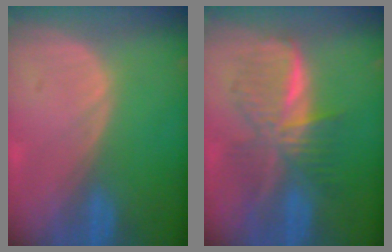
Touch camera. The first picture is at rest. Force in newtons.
{"total": 8.1, "press": 8.1, "slide": 0.3}